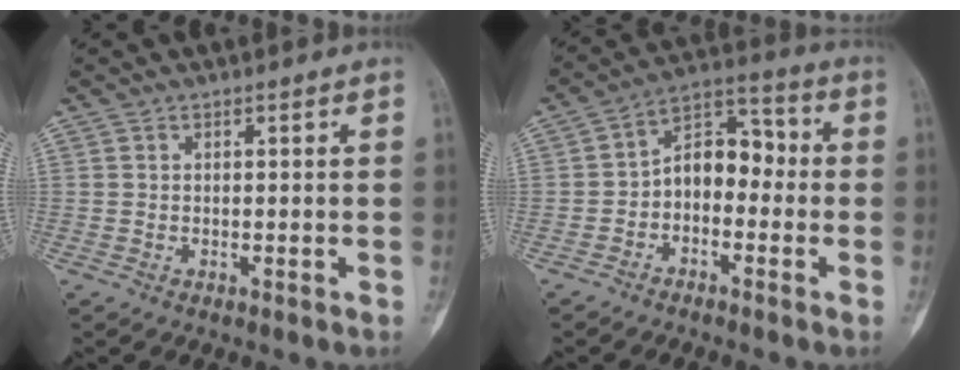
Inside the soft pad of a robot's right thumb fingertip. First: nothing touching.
{"total": 9.1, "force": [-1.7, 6.2, 6.5], "torque": [-0.075, 0.047, -0.046]}